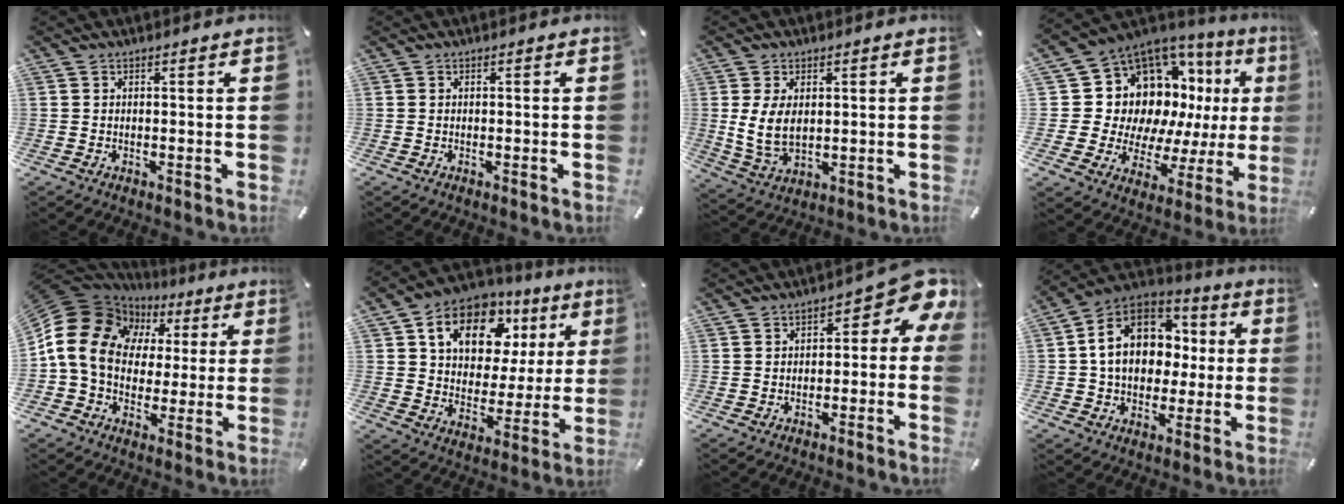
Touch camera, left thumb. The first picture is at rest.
{"total": 0.0}
{"total": 7.5, "force": [1.2, 4.8, 5.7], "torque": [-0.125, -0.002, 0.021]}
{"total": 16.2, "force": [6.1, 12.2, 8.8], "torque": [-0.139, -0.074, 0.128]}
{"total": 17.4, "force": [1.9, 14.7, 9.0], "torque": [-0.190, -0.002, 0.034]}
{"total": 15.5, "force": [7.7, 10.5, 8.3], "torque": [-0.147, -0.023, 0.138]}
{"total": 7.1, "force": [1.6, 3.7, 5.8], "torque": [-0.073, -0.022, 0.022]}
{"total": 16.0, "force": [1.5, 12.9, 9.3], "torque": [-0.180, 0.005, 0.031]}